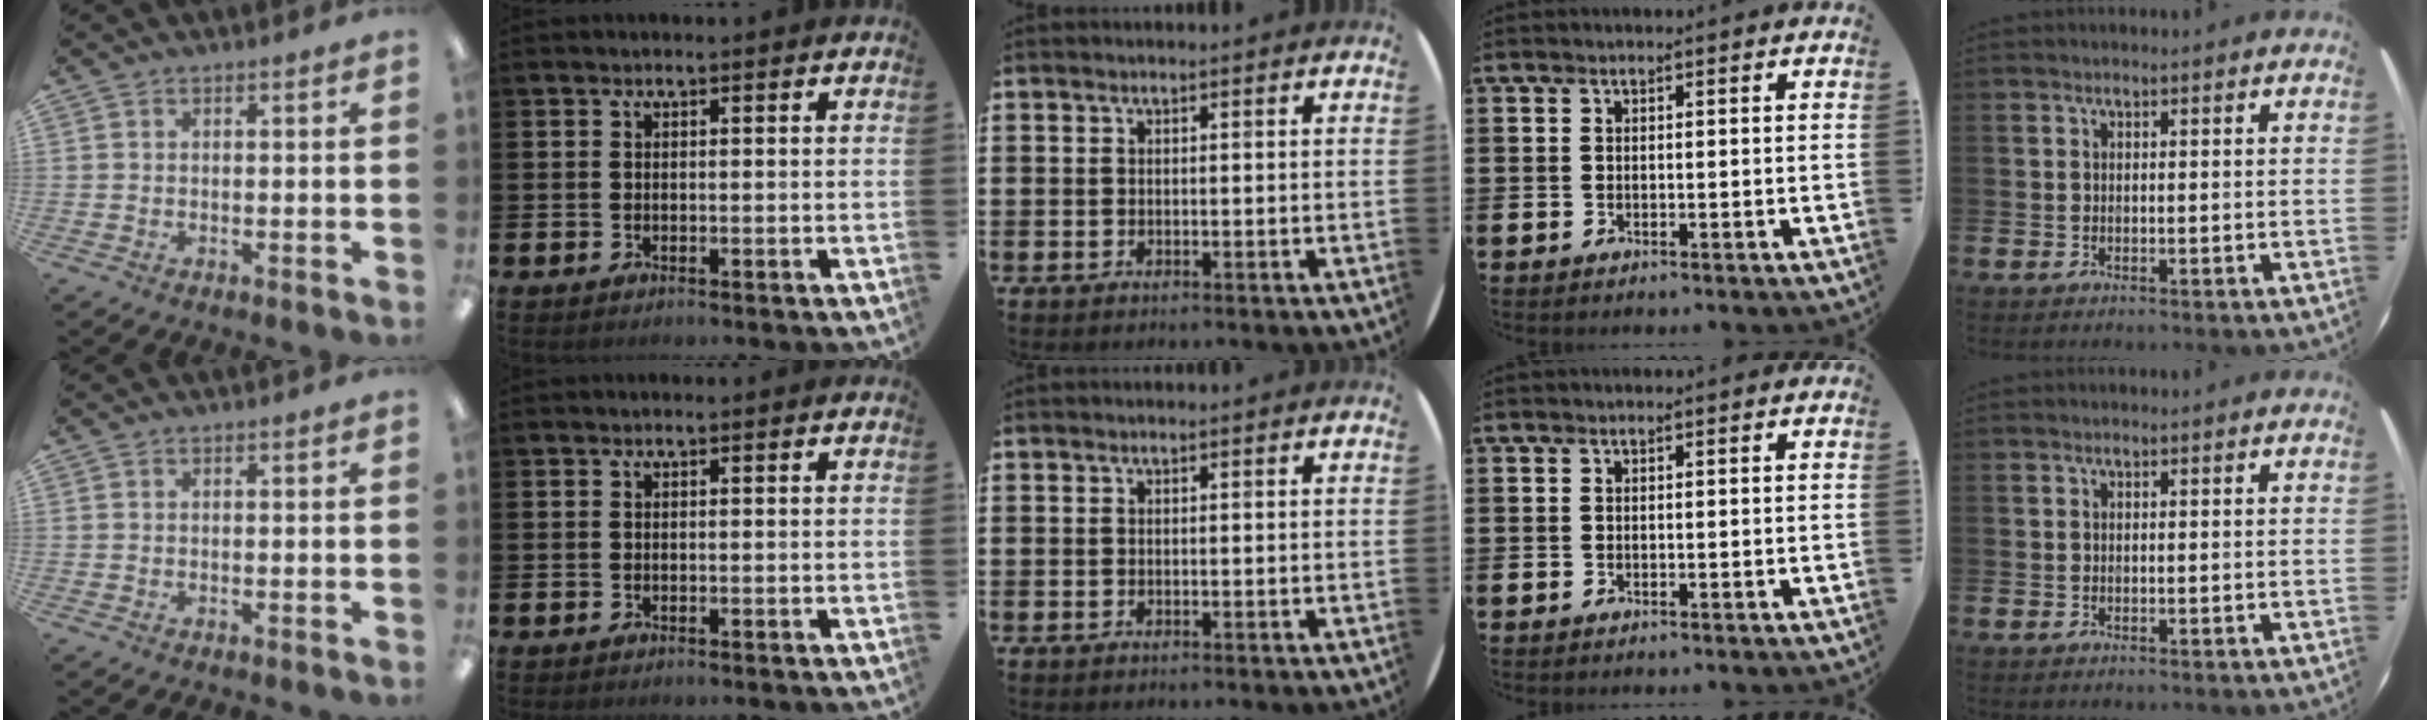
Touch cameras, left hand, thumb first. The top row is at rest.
{}